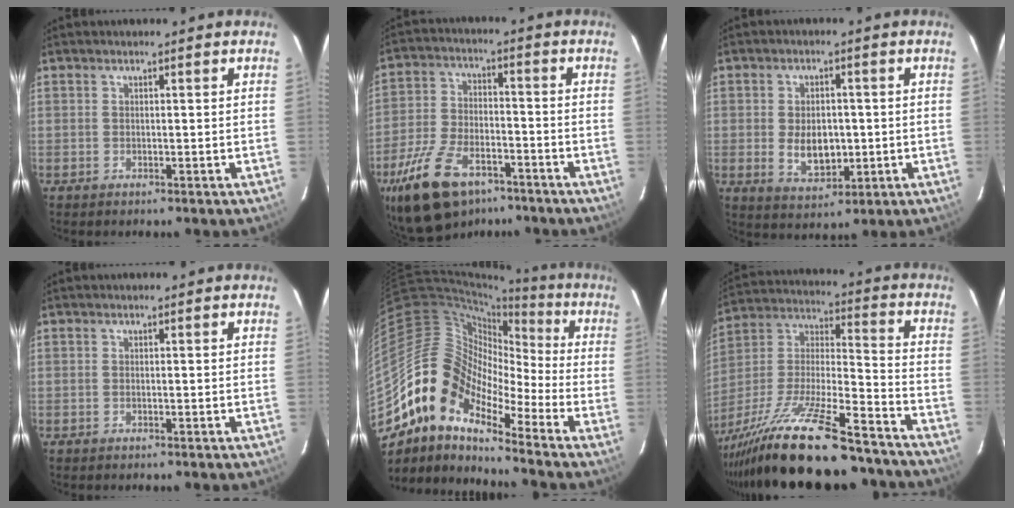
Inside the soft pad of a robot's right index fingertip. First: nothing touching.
{"total": 17.7, "force": [-11.6, 9.0, 9.9], "torque": [-0.218, -0.019, -0.198]}
{"total": 7.6, "force": [-0.8, 4.9, 5.7], "torque": [-0.109, -0.008, -0.002]}
{"total": 0.0}
{"total": 14.0, "force": [-9.0, 6.7, 8.4], "torque": [-0.130, 0.002, -0.189]}
{"total": 28.9, "force": [-22.8, 5.5, 16.9], "torque": [-0.314, -0.044, -0.360]}